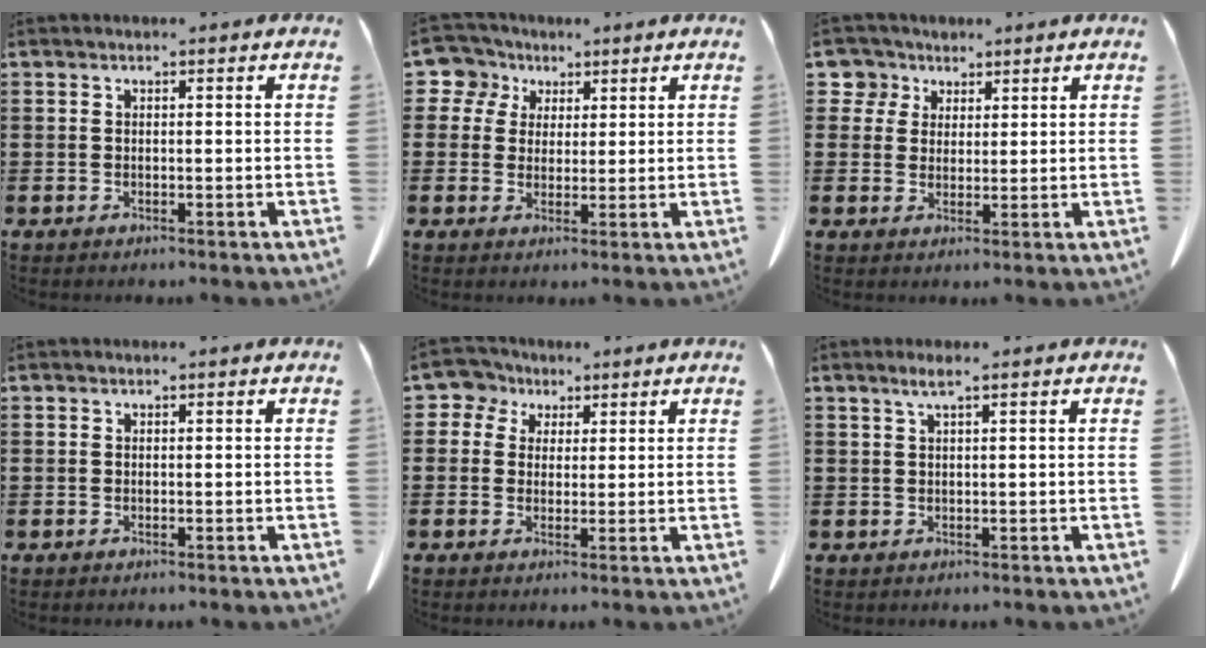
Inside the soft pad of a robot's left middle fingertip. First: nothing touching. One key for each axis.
{"total": 6.1, "fx": 2.9, "fy": 5.1, "fz": 1.5, "tx": -0.060, "ty": 0.002, "tz": 0.049}
{"total": 4.8, "fx": 2.6, "fy": 3.9, "fz": 0.6, "tx": -0.031, "ty": 0.005, "tz": 0.045}
{"total": 0.0}
{"total": 4.6, "fx": 2.1, "fy": 4.0, "fz": 1.1, "tx": -0.047, "ty": 0.007, "tz": 0.033}
{"total": 1.6, "fx": 0.9, "fy": -0.1, "fz": 1.3, "tx": -0.027, "ty": 0.000, "tz": 0.016}